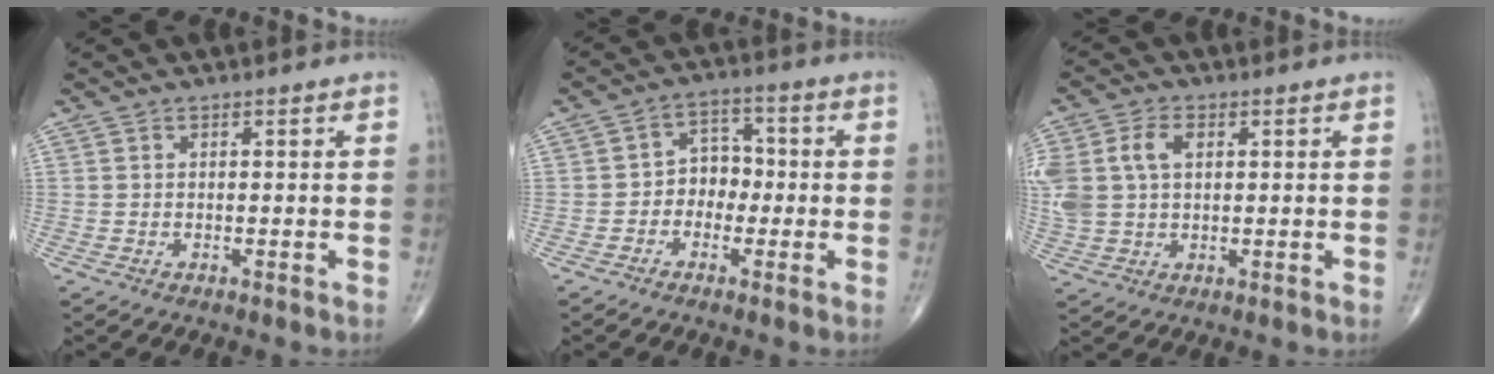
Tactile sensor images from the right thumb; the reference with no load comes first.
{"total": 5.8, "force": [-1.3, 4.8, 3.1], "torque": [-0.010, 0.026, -0.036]}
{"total": 12.3, "force": [2.7, 8.7, 8.3], "torque": [-0.213, 0.012, 0.056]}